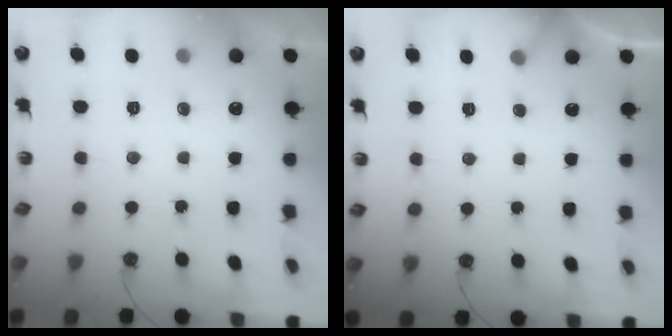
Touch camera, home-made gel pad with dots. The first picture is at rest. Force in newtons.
{"total": 3.2, "press": 3.2, "slide": 0.4}